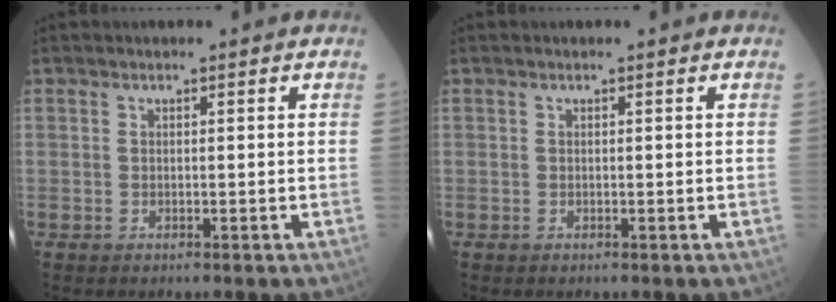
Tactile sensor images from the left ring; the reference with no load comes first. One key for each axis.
{"total": 0.0}